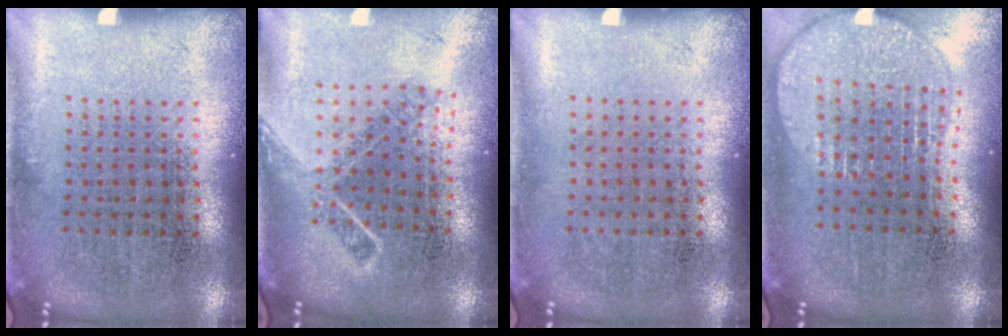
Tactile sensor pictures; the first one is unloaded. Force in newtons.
{"total": 1.6, "press": 1.2, "slide": 1.1}
{"total": 0.0}
{"total": 1.9, "press": 1.6, "slide": 1.0}